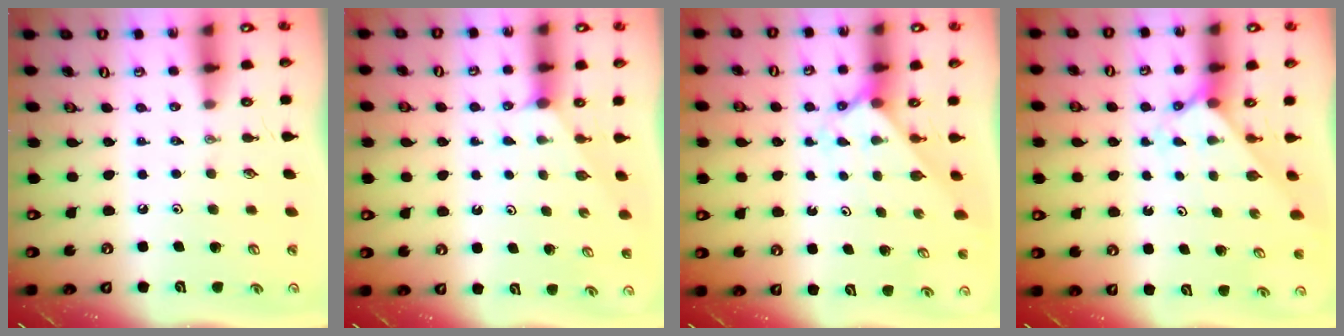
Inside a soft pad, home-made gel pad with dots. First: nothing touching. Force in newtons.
{"total": 0.9, "press": 0.9, "slide": 0.2}
{"total": 2.4, "press": 2.4, "slide": 0.3}
{"total": 2.5, "press": 2.5, "slide": 0.2}